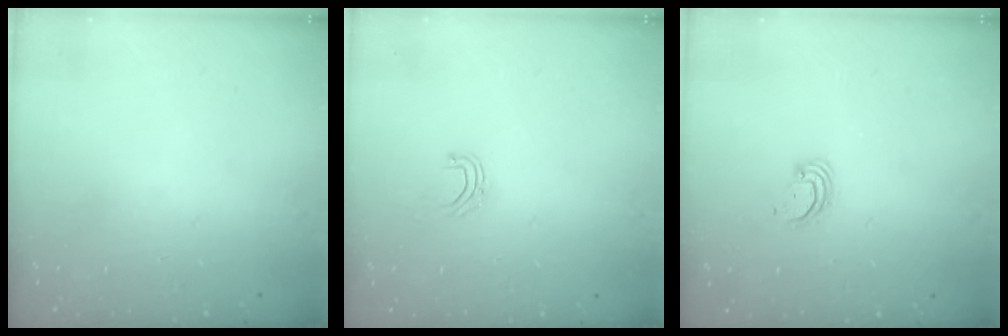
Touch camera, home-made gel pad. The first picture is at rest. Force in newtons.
{"total": 4.9, "press": 4.8, "slide": 0.5}
{"total": 2.9, "press": 2.9, "slide": 0.3}